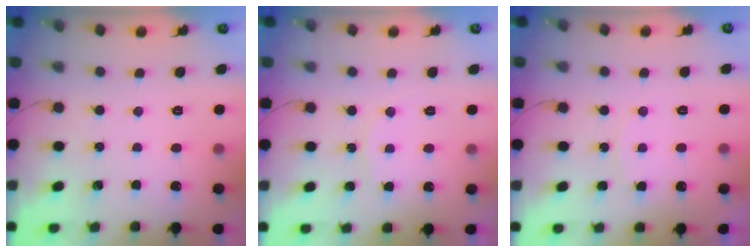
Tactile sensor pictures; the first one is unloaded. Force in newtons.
{"total": 5.6, "press": 5.6, "slide": 0.5}
{"total": 5.6, "press": 5.6, "slide": 0.5}